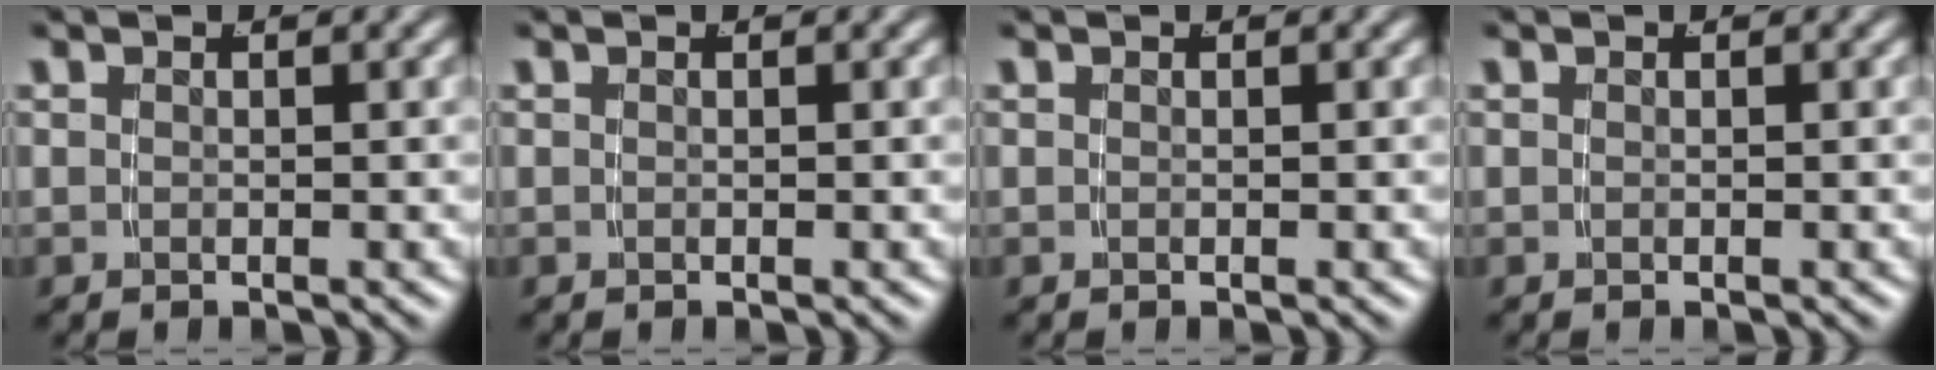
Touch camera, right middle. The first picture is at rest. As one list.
[{"total": 0.0}, {"total": 0.0}, {"total": 0.0}]